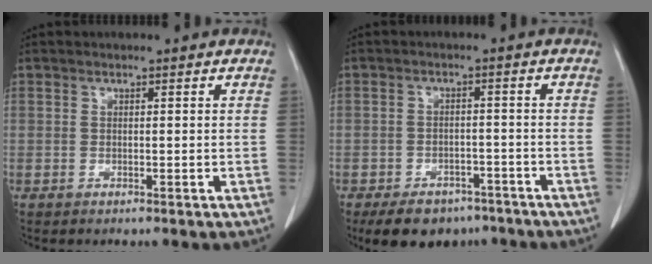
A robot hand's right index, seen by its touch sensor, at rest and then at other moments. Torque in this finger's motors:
{"motor_torque": [-0.48, -0.48, -0.16, -0.07]}